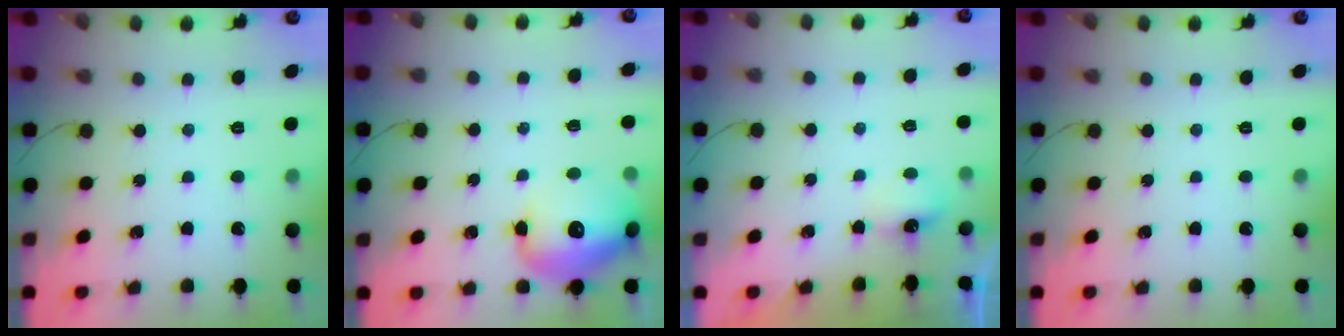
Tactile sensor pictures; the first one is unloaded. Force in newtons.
{"total": 14.3, "press": 13.9, "slide": 3.1}
{"total": 2.5, "press": 2.5, "slide": 0.6}
{"total": 0.0}